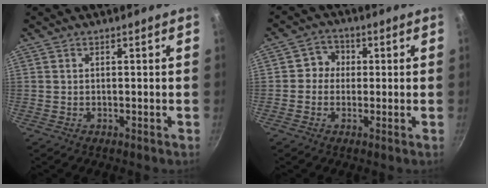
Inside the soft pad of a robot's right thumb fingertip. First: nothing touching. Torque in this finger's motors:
{"motor_torque": [-0.03, 0.16, 0.04, -0.17, 0.04]}